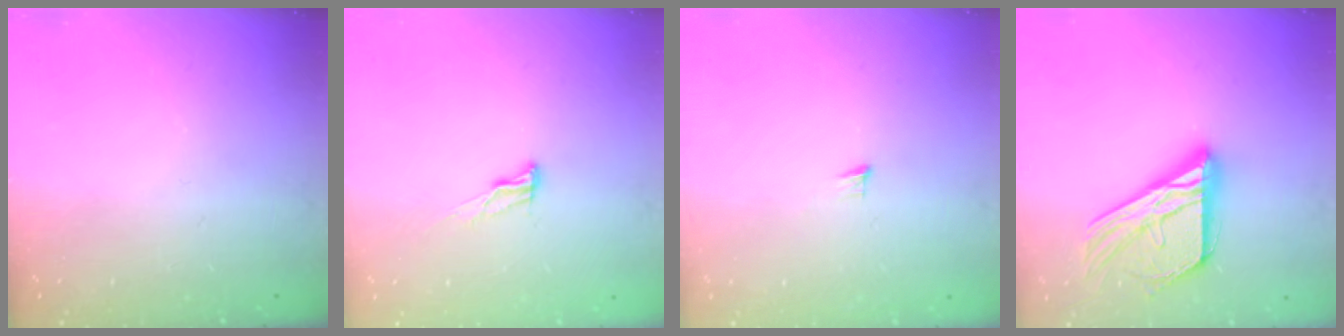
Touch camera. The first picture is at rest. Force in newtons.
{"total": 6.5, "press": 6.5, "slide": 0.7}
{"total": 3.9, "press": 3.8, "slide": 0.9}
{"total": 20.4, "press": 20.4, "slide": 1.8}